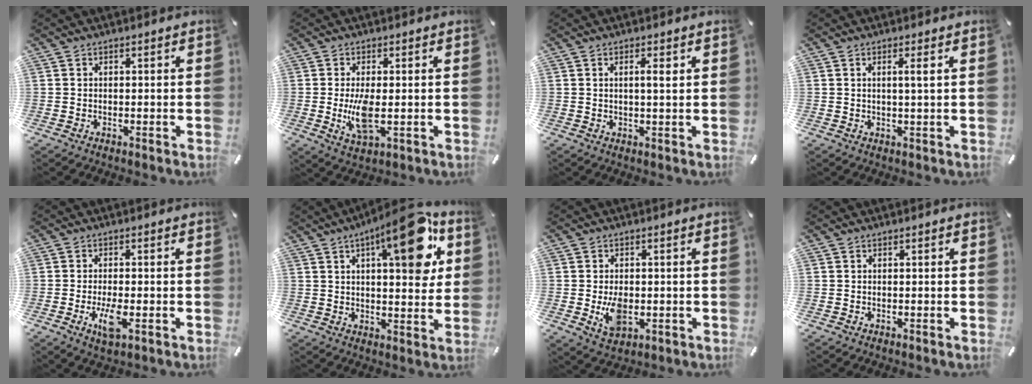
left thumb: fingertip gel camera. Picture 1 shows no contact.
{"total": 7.5, "force": [-0.6, 2.9, 6.9], "torque": [-0.152, -0.020, -0.016]}
{"total": 2.8, "force": [0.8, 0.4, 2.7], "torque": [-0.047, 0.000, 0.008]}
{"total": 3.0, "force": [0.8, 0.0, 2.8], "torque": [-0.056, -0.001, 0.011]}
{"total": 5.7, "force": [-1.6, 1.7, 5.2], "torque": [-0.110, -0.012, -0.029]}
{"total": 18.1, "force": [8.5, 6.7, 14.5], "torque": [-0.186, -0.040, 0.126]}
{"total": 6.5, "force": [-0.9, 4.3, 4.8], "torque": [-0.101, -0.004, -0.016]}
{"total": 0.0}